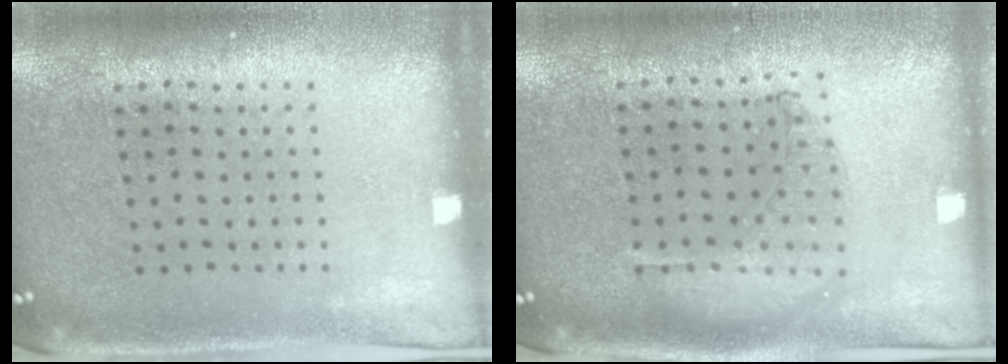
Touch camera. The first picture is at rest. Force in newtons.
{"total": 1.0, "press": 0.9, "slide": 0.3}